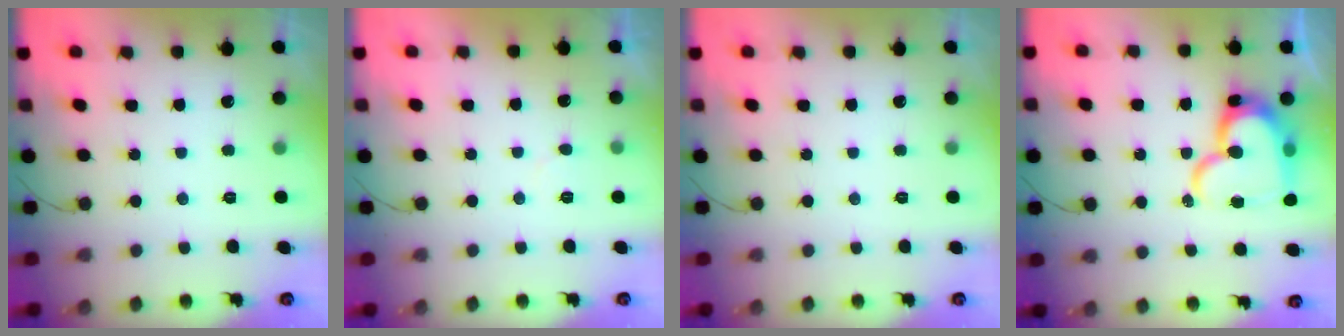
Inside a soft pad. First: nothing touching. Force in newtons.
{"total": 3.5, "press": 3.5, "slide": 0.4}
{"total": 0.0}
{"total": 18.2, "press": 18.1, "slide": 1.5}